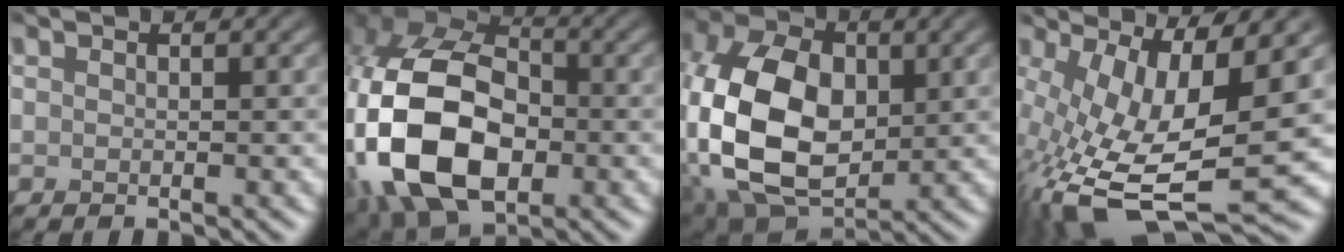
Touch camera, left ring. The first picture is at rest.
{"total": 14.5, "force": [-4.4, 9.6, 10.0], "torque": [-0.219, -0.012, -0.088]}
{"total": 11.7, "force": [-1.6, 7.6, 8.8], "torque": [-0.197, 0.000, -0.030]}
{"total": 13.5, "force": [-1.8, 4.9, 12.5], "torque": [-0.259, -0.019, -0.006]}